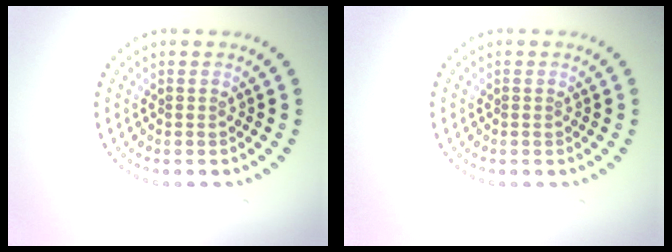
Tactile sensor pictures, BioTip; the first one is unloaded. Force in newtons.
{"total": 0.0}